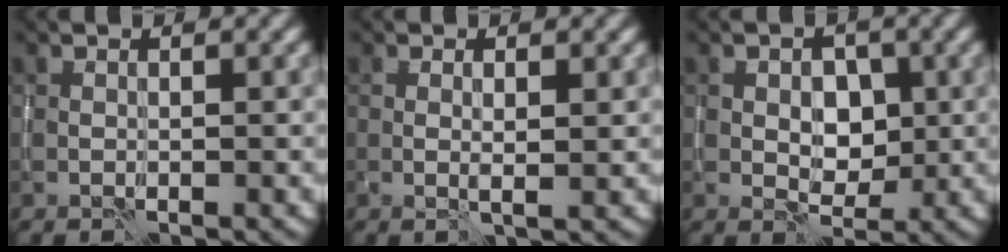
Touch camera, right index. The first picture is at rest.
{"total": 1.1, "force": [0.3, 0.0, 1.1], "torque": [-0.019, -0.001, 0.004]}
{"total": 3.3, "force": [0.2, 2.4, 2.2], "torque": [-0.031, -0.004, 0.004]}